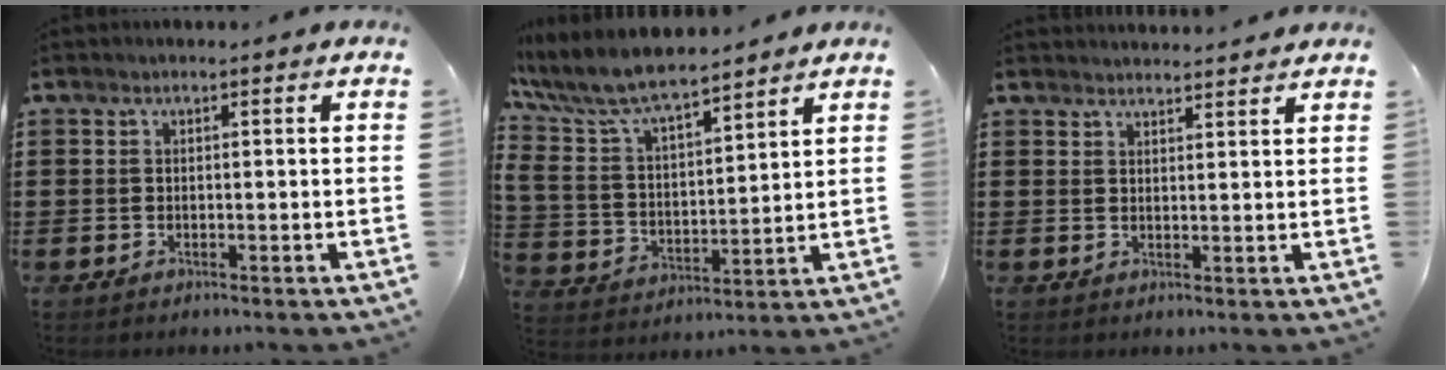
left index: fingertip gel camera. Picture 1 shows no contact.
{"total": 8.4, "force": [7.3, 2.0, 3.7], "torque": [-0.105, -0.038, 0.127]}
{"total": 2.1, "force": [2.1, -0.1, -0.1], "torque": [-0.004, -0.004, 0.041]}